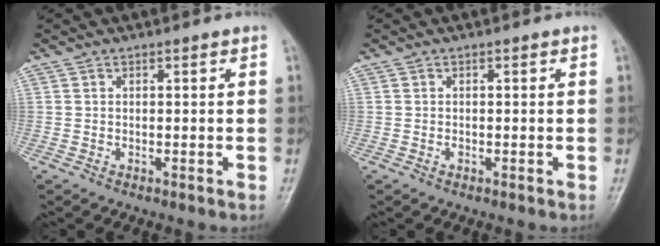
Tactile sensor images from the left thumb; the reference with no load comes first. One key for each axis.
{"total": 0.5, "fx": -0.1, "fy": 0.3, "fz": 0.4, "tx": -0.004, "ty": 0.000, "tz": -0.004}